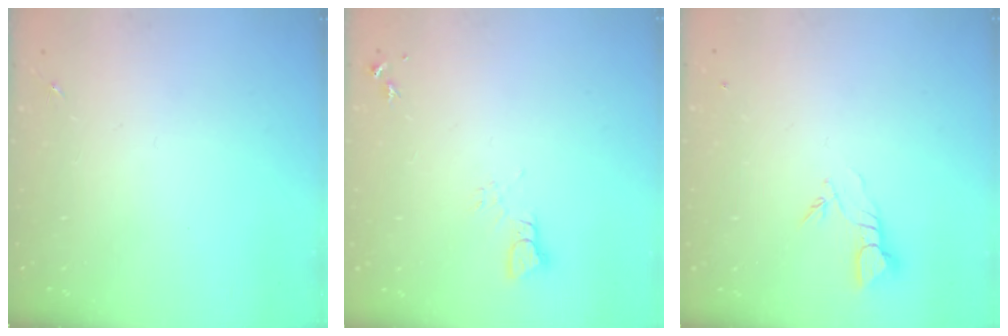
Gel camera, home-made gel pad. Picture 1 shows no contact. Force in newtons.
{"total": 4.0, "press": 3.9, "slide": 0.3}
{"total": 3.9, "press": 3.9, "slide": 0.2}